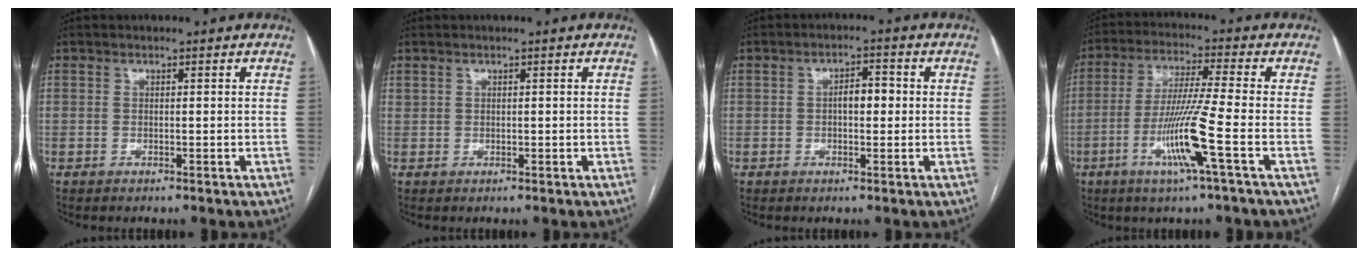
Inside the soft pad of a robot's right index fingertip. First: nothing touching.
{"total": 0.7, "force": [0.3, 0.6, 0.2], "torque": [-0.002, 0.009, 0.009]}
{"total": 3.5, "force": [0.0, 1.6, 3.1], "torque": [-0.049, 0.012, 0.000]}
{"total": 10.6, "force": [-3.9, -1.3, 9.8], "torque": [-0.194, -0.014, -0.078]}